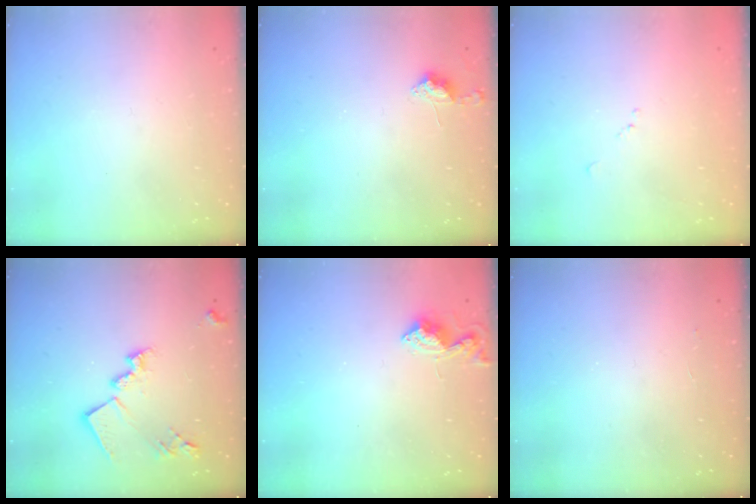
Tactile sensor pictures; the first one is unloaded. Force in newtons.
{"total": 8.7, "press": 8.6, "slide": 0.7}
{"total": 7.7, "press": 7.6, "slide": 0.7}
{"total": 16.0, "press": 16.0, "slide": 0.9}
{"total": 9.1, "press": 9.1, "slide": 0.4}
{"total": 2.1, "press": 2.0, "slide": 0.4}